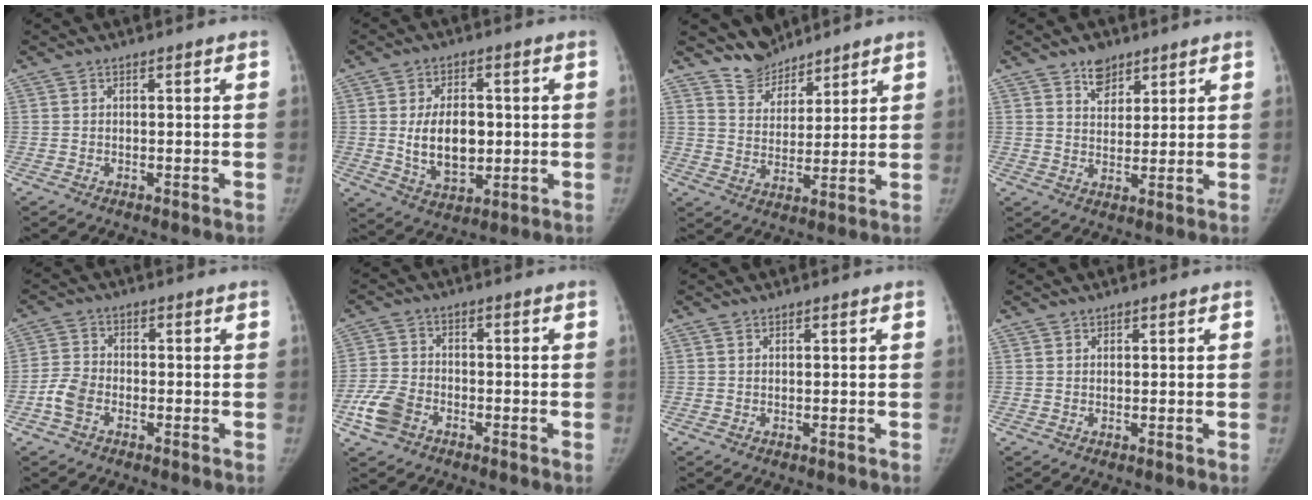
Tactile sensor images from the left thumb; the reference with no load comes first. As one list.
[{"total": 10.6, "force": [0.1, 6.7, 8.2], "torque": [-0.113, -0.009, 0.011]}, {"total": 6.8, "force": [6.2, 2.9, -0.2], "torque": [0.031, -0.053, 0.122]}, {"total": 5.1, "force": [3.5, 3.2, 1.8], "torque": [-0.001, -0.025, 0.060]}, {"total": 4.5, "force": [-2.1, 3.0, 2.6], "torque": [-0.050, 0.012, -0.047]}, {"total": 6.6, "force": [-3.4, 4.5, 3.4], "torque": [-0.072, 0.013, -0.068]}, {"total": 0.0}, {"total": 0.5, "force": [0.4, 0.3, -0.1], "torque": [0.009, -0.003, 0.003]}]